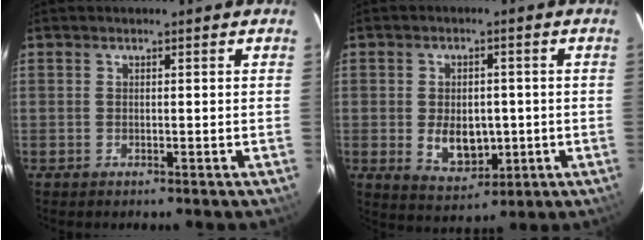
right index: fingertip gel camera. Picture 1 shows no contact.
{"total": 8.1, "force": [-1.2, 5.6, 5.7], "torque": [-0.110, -0.006, -0.003]}